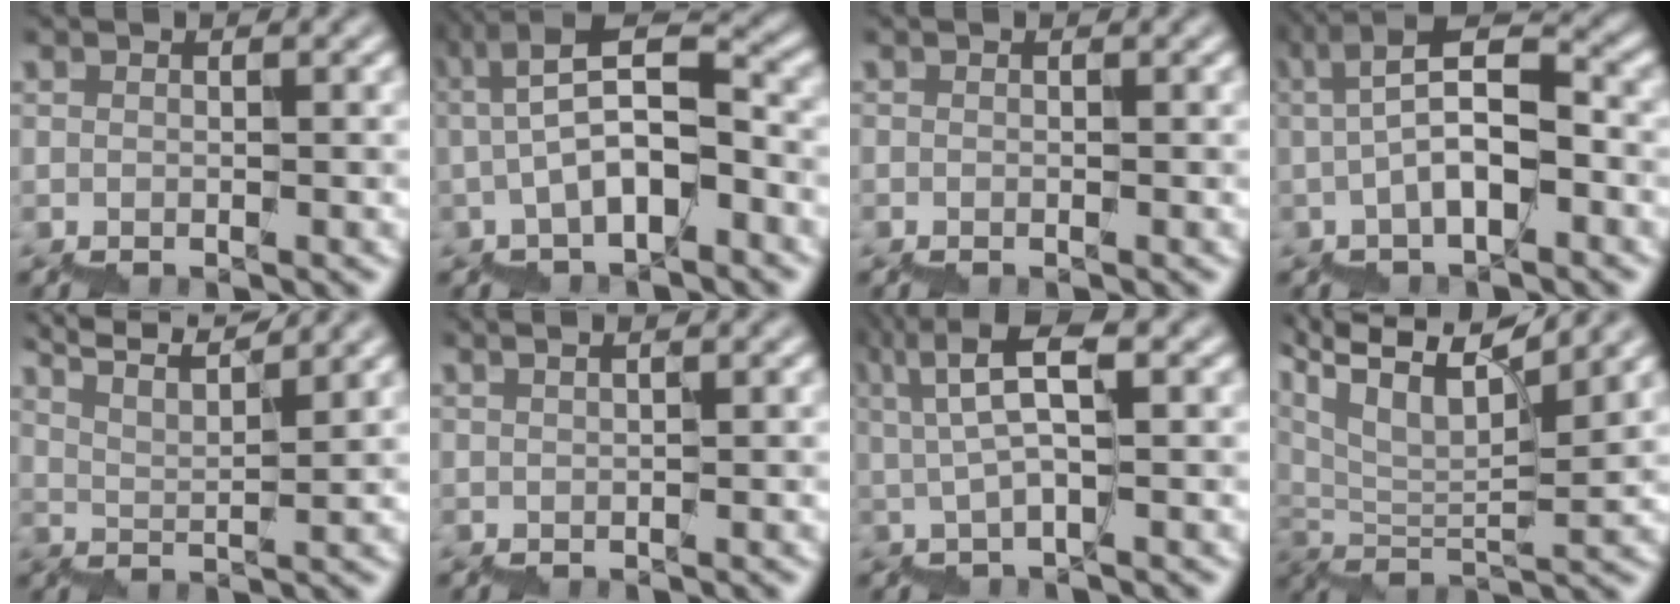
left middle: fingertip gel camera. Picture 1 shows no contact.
{"total": 5.4, "force": [-1.2, 1.7, 5.0], "torque": [-0.088, 0.028, -0.022]}
{"total": 0.0}
{"total": 4.9, "force": [-0.3, 1.4, 4.6], "torque": [-0.080, 0.029, -0.007]}
{"total": 7.3, "force": [6.8, 0.9, 2.5], "torque": [-0.040, 0.034, 0.094]}
{"total": 1.1, "force": [0.9, 0.1, 0.6], "torque": [0.000, -0.001, 0.014]}
{"total": 5.4, "force": [3.0, 0.9, 4.4], "torque": [-0.069, 0.014, 0.052]}
{"total": 11.6, "force": [9.4, 2.4, 6.5], "torque": [-0.133, 0.036, 0.151]}